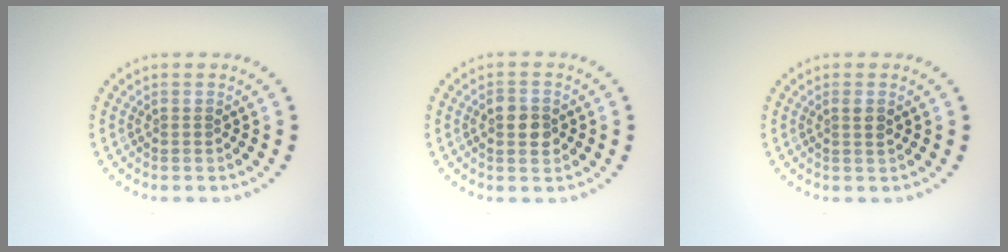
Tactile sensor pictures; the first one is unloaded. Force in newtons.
{"total": 2.6, "press": 2.6, "slide": 0.1}
{"total": 0.9, "press": 0.9, "slide": 0.3}